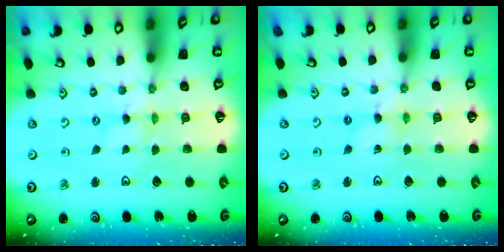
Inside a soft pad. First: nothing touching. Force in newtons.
{"total": 2.0, "press": 1.9, "slide": 0.3}